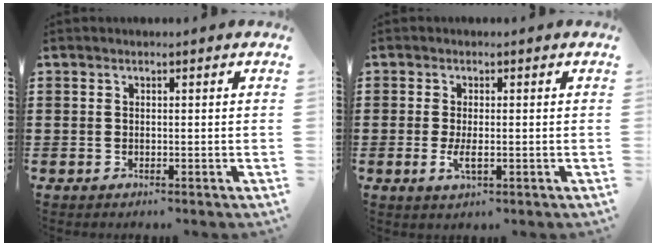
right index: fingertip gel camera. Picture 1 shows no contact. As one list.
[{"total": 2.8, "force": [-0.5, 0.8, 2.6], "torque": [-0.052, -0.005, -0.011]}]